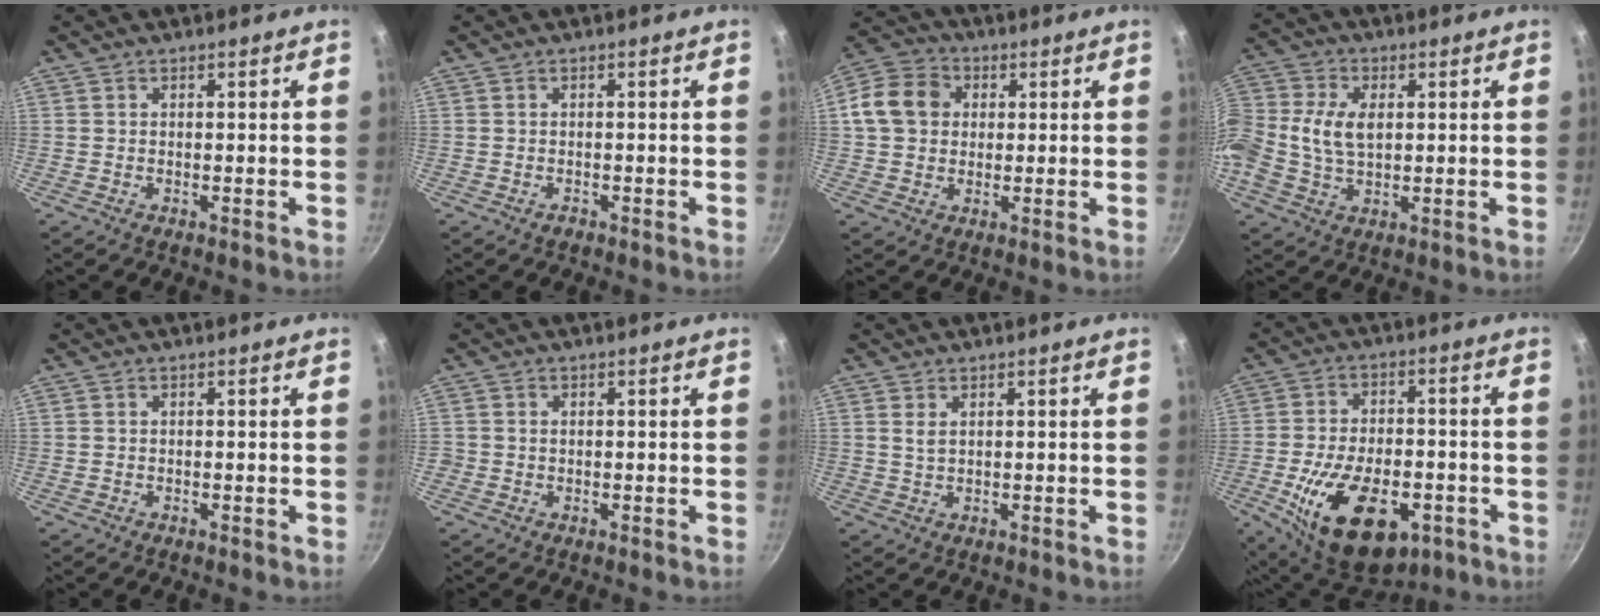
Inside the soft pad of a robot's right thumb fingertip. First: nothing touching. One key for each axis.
{"total": 0.6, "fx": -0.5, "fy": 0.4, "fz": 0.2, "tx": -0.005, "ty": 0.006, "tz": -0.007}
{"total": 10.5, "fx": 1.6, "fy": 8.8, "fz": 5.5, "tx": -0.080, "ty": 0.018, "tz": 0.013}
{"total": 13.7, "fx": 0.9, "fy": 9.6, "fz": 9.7, "tx": -0.217, "ty": 0.034, "tz": 0.010}
{"total": 0.0}
{"total": 0.6, "fx": 0.0, "fy": 0.6, "fz": 0.1, "tx": -0.001, "ty": 0.002, "tz": 0.000}
{"total": 1.7, "fx": 0.7, "fy": 0.9, "fz": 1.2, "tx": -0.024, "ty": -0.004, "tz": 0.016}
{"total": 20.0, "fx": -7.2, "fy": 11.2, "fz": 14.9, "tx": -0.229, "ty": 0.016, "tz": -0.104}